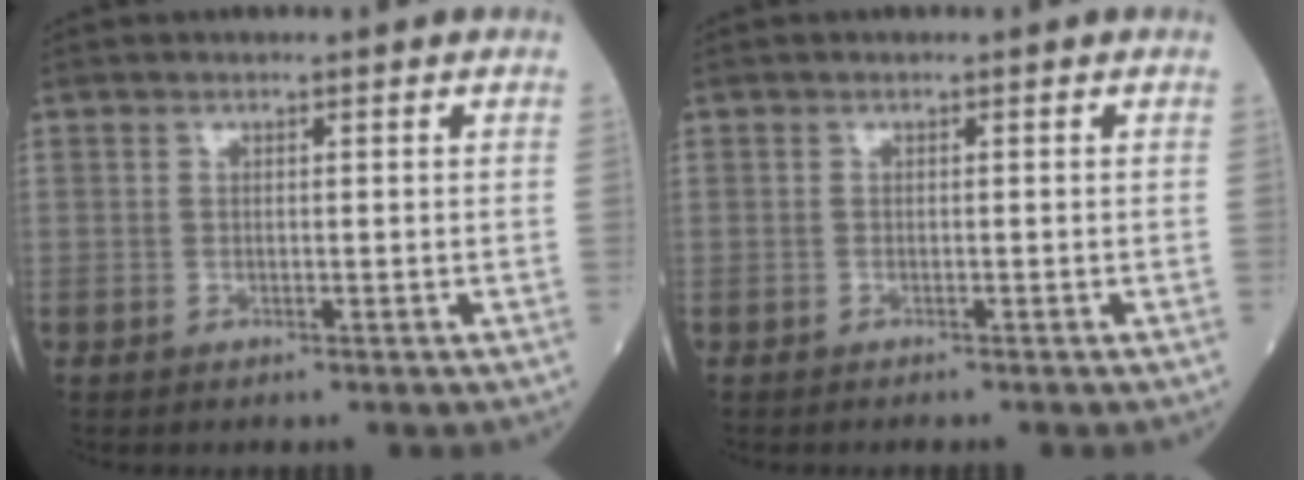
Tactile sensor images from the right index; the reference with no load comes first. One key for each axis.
{"total": 0.9, "fx": -0.8, "fy": -0.1, "fz": 0.3, "tx": -0.006, "ty": 0.000, "tz": -0.013}